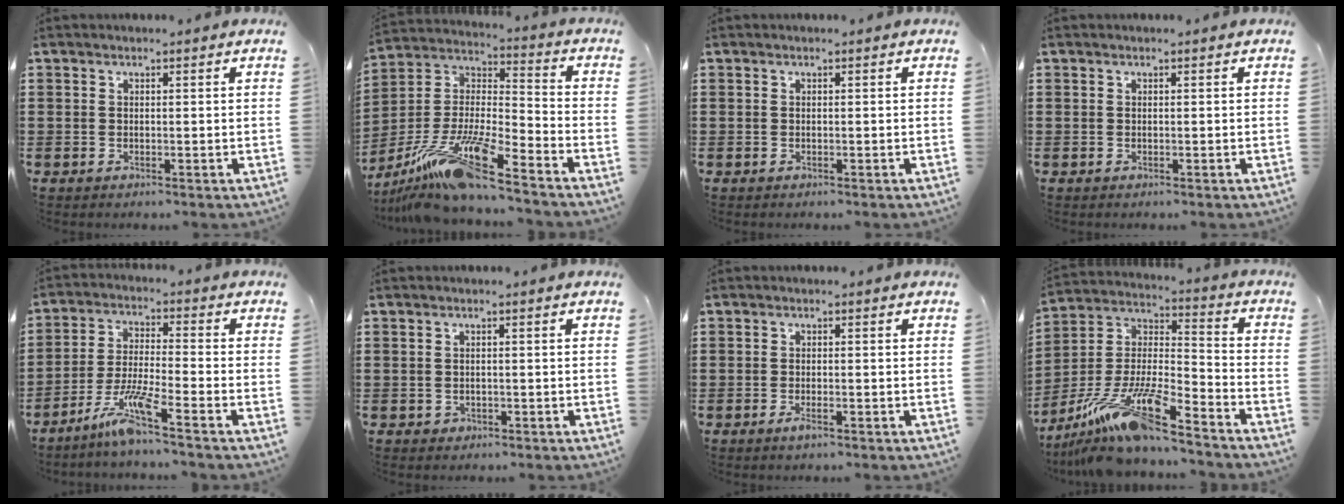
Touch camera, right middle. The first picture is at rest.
{"total": 15.1, "force": [-11.6, 1.2, 9.6], "torque": [-0.208, 0.002, -0.225]}
{"total": 0.0}
{"total": 0.0}
{"total": 7.4, "force": [-5.5, 0.3, 4.9], "torque": [-0.105, -0.011, -0.108]}
{"total": 0.6, "force": [-0.2, 0.5, 0.2], "torque": [-0.008, 0.000, -0.004]}
{"total": 1.5, "force": [-0.8, 0.3, 1.3], "torque": [-0.030, -0.004, -0.016]}
{"total": 15.3, "force": [-12.3, 1.7, 9.0], "torque": [-0.182, 0.015, -0.234]}